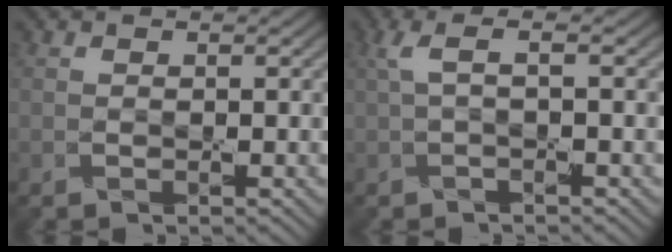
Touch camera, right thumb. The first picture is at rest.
{"total": 2.7, "force": [0.5, 0.4, 2.6], "torque": [-0.056, 0.014, 0.007]}